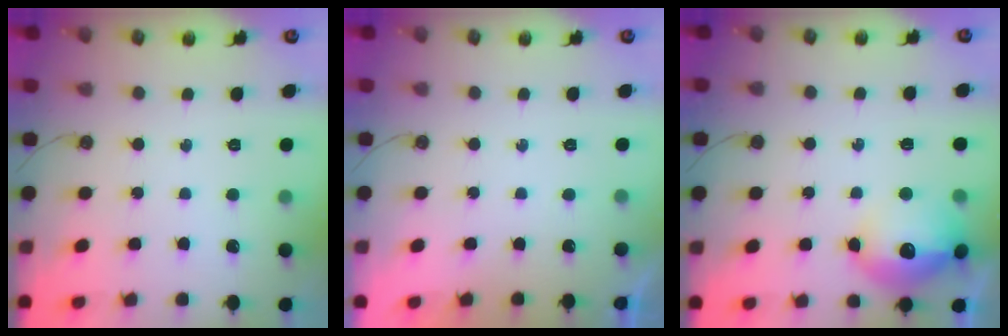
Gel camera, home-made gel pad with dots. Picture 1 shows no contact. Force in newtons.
{"total": 0.0}
{"total": 15.8, "press": 15.8, "slide": 1.1}